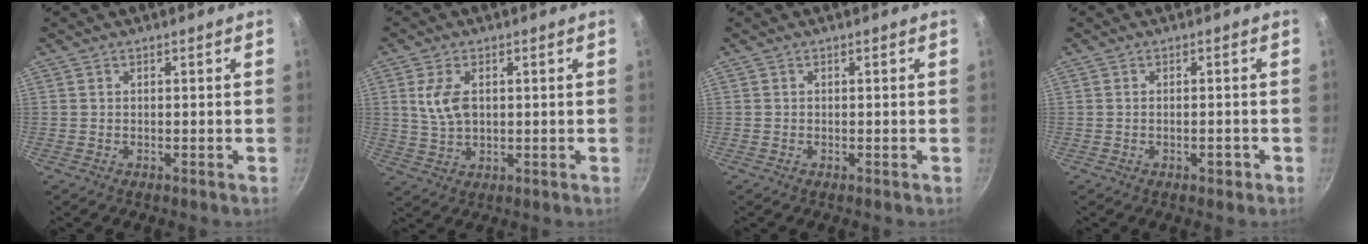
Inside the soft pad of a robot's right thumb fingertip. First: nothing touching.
{"total": 6.5, "force": [1.4, 3.8, 5.1], "torque": [-0.094, -0.006, 0.029]}
{"total": 0.0}
{"total": 1.7, "force": [-0.8, 0.8, 1.3], "torque": [-0.017, 0.007, -0.012]}